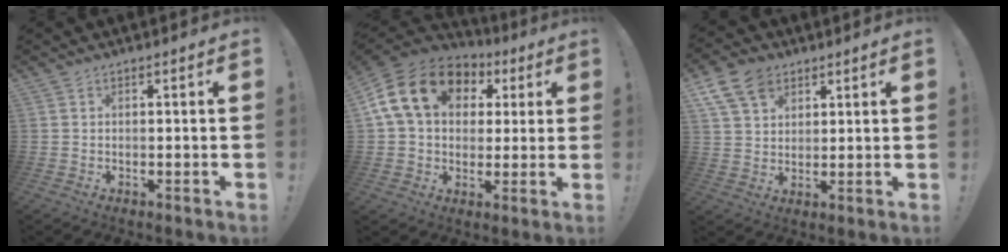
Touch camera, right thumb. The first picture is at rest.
{"total": 19.1, "force": [6.1, 13.6, 11.9], "torque": [-0.205, -0.001, 0.114]}
{"total": 10.9, "force": [6.1, 7.5, 5.0], "torque": [-0.084, -0.022, 0.121]}